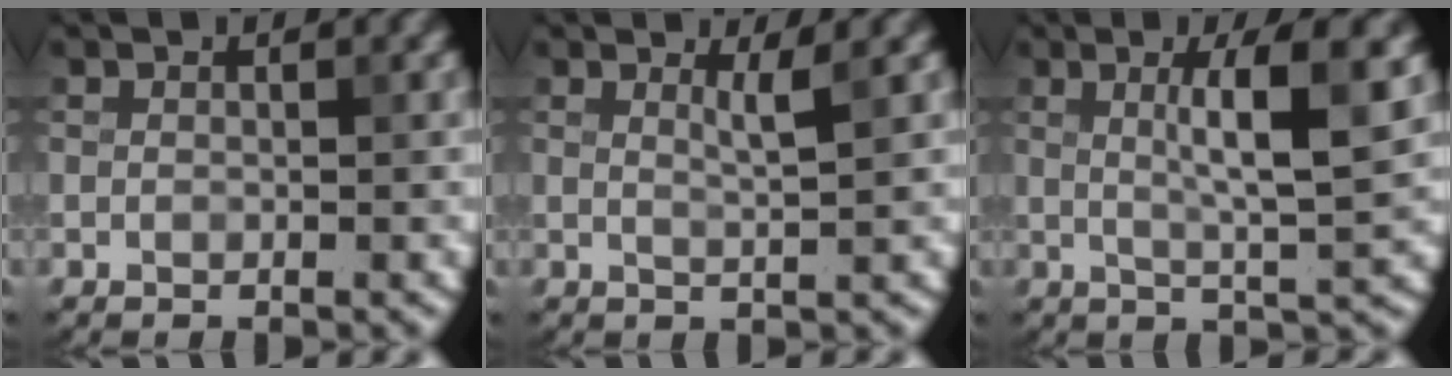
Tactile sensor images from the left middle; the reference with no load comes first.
{"total": 1.6, "force": [0.7, 0.3, 1.4], "torque": [-0.018, -0.003, 0.008]}
{"total": 6.1, "force": [1.5, 1.0, 5.9], "torque": [-0.084, 0.005, 0.024]}